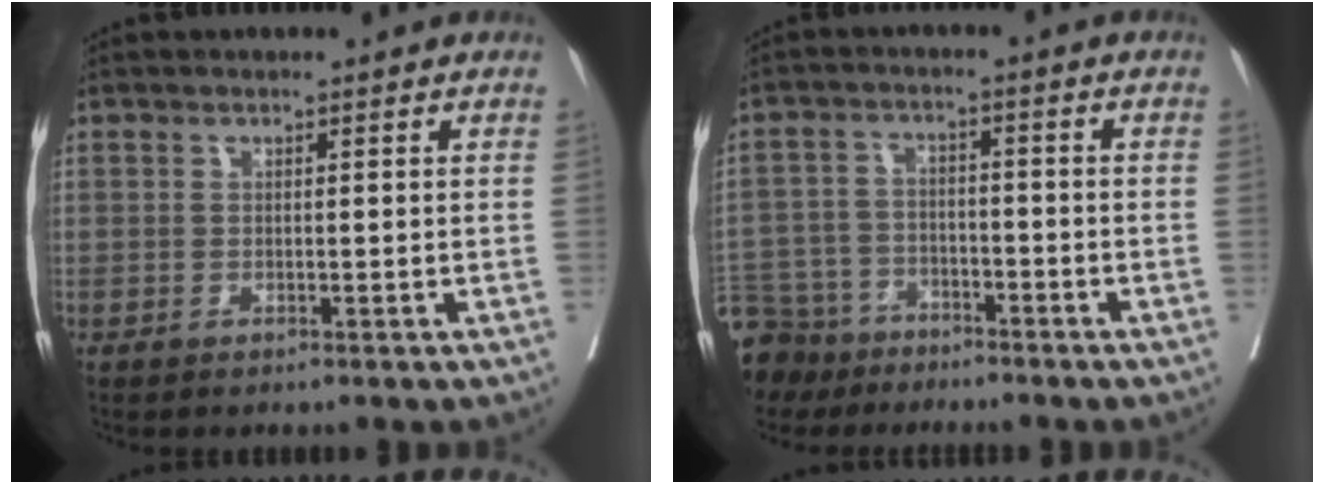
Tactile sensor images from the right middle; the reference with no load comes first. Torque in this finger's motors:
{"motor_torque": [0.40, -0.32, 1.05, 0.21]}